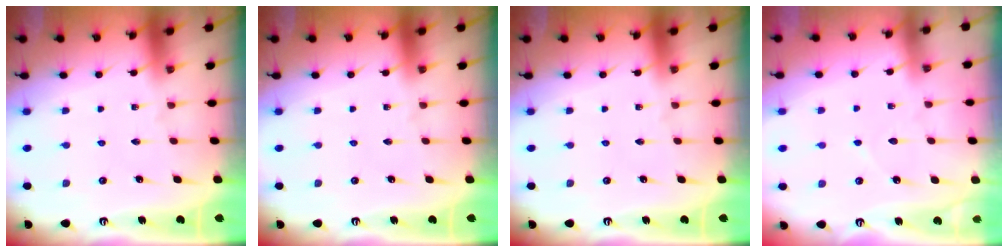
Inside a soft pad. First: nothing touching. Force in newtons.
{"total": 0.0}
{"total": 0.0}
{"total": 3.8, "press": 3.7, "slide": 0.5}